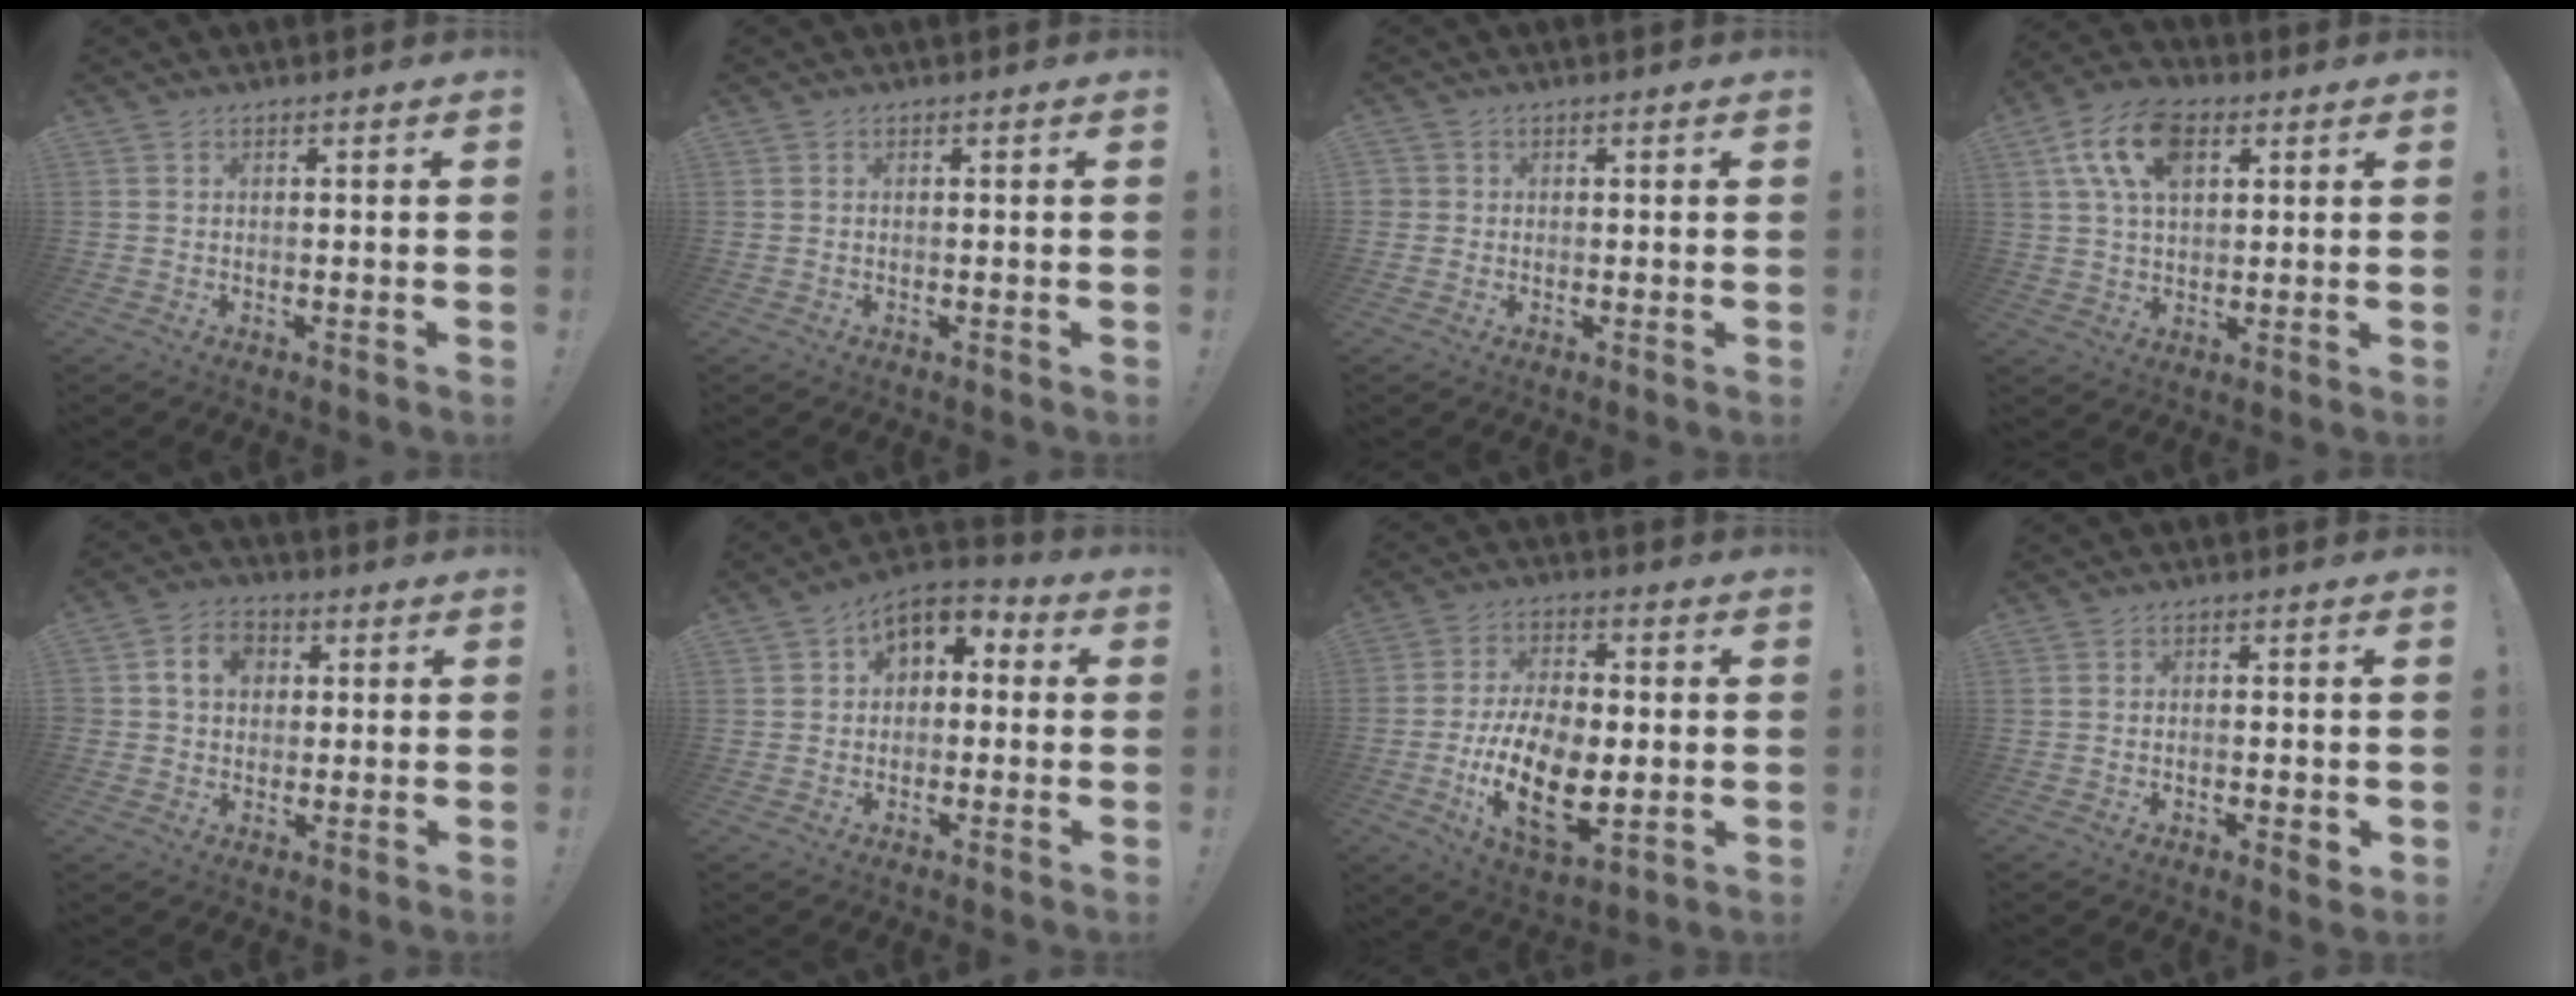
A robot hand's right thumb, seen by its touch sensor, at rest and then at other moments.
{"total": 0.0}
{"total": 1.6, "force": [0.0, 1.6, 0.3], "torque": [-0.006, 0.004, 0.001]}
{"total": 13.7, "force": [5.2, 7.9, 9.8], "torque": [-0.185, -0.002, 0.098]}
{"total": 8.1, "force": [1.9, 6.7, 4.1], "torque": [-0.063, 0.009, 0.037]}
{"total": 6.4, "force": [1.7, 5.0, 3.7], "torque": [-0.055, 0.002, 0.036]}
{"total": 17.7, "force": [-4.1, 9.2, 14.5], "torque": [-0.271, 0.007, -0.067]}
{"total": 3.0, "force": [-1.0, 1.0, 2.7], "torque": [-0.030, 0.001, -0.017]}